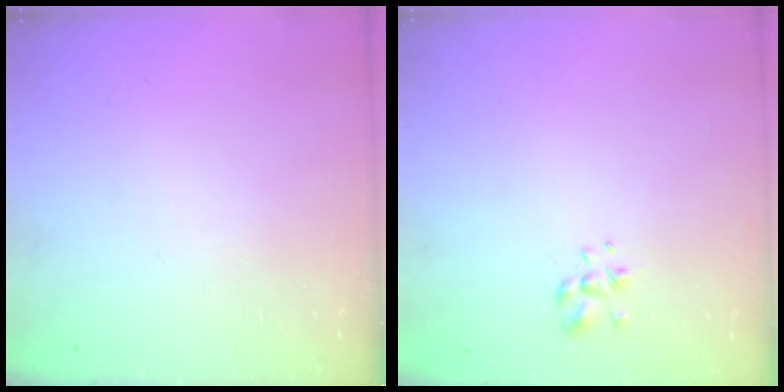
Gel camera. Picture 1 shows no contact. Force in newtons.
{"total": 1.3, "press": 1.2, "slide": 0.6}